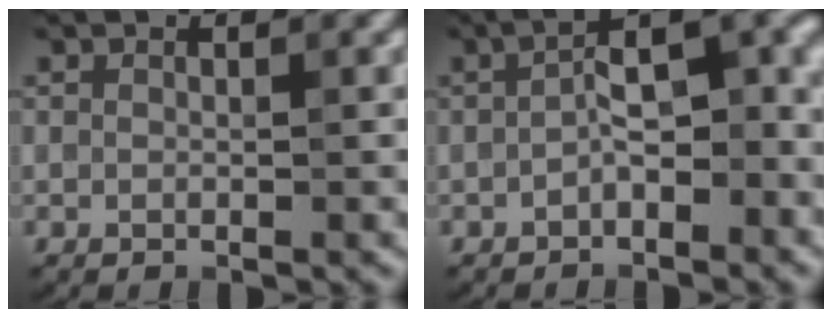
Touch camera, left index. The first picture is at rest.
{"total": 5.7, "force": [-1.4, 2.3, 5.0], "torque": [-0.068, 0.018, -0.034]}